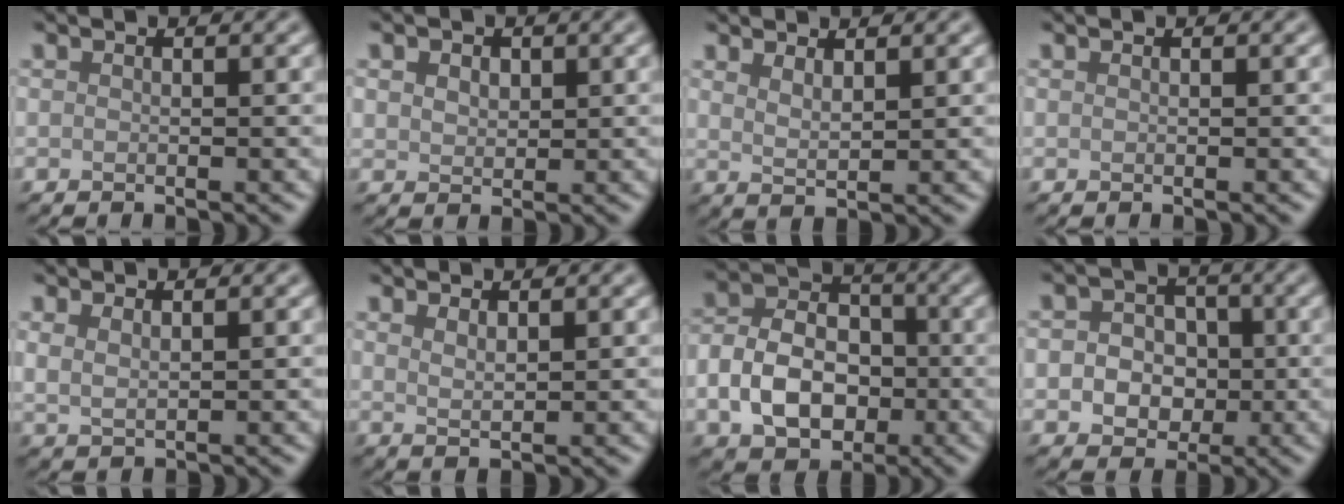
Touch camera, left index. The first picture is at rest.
{"total": 2.6, "force": [1.4, 1.8, 1.2], "torque": [-0.026, 0.012, 0.016]}
{"total": 1.9, "force": [1.4, 0.5, 1.2], "torque": [-0.019, -0.006, 0.026]}
{"total": 0.0}
{"total": 1.5, "force": [1.0, 0.5, 1.0], "torque": [-0.022, -0.006, 0.023]}
{"total": 1.5, "force": [1.1, 0.4, 1.0], "torque": [-0.017, -0.004, 0.020]}
{"total": 6.8, "force": [-1.6, 5.0, 4.3], "torque": [-0.081, 0.003, -0.037]}
{"total": 4.7, "force": [-0.3, 4.0, 2.4], "torque": [-0.020, 0.006, -0.018]}